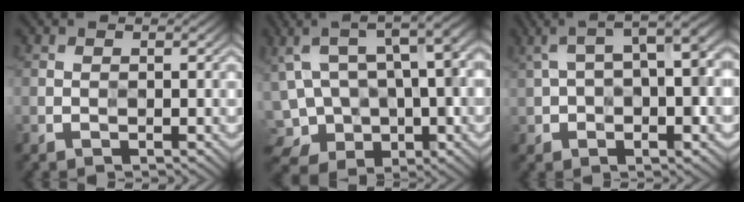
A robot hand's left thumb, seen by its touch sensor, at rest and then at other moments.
{"total": 13.5, "force": [-1.1, 8.1, 10.8], "torque": [-0.228, -0.018, 0.014]}
{"total": 11.1, "force": [1.4, 4.5, 10.1], "torque": [-0.192, 0.009, 0.029]}